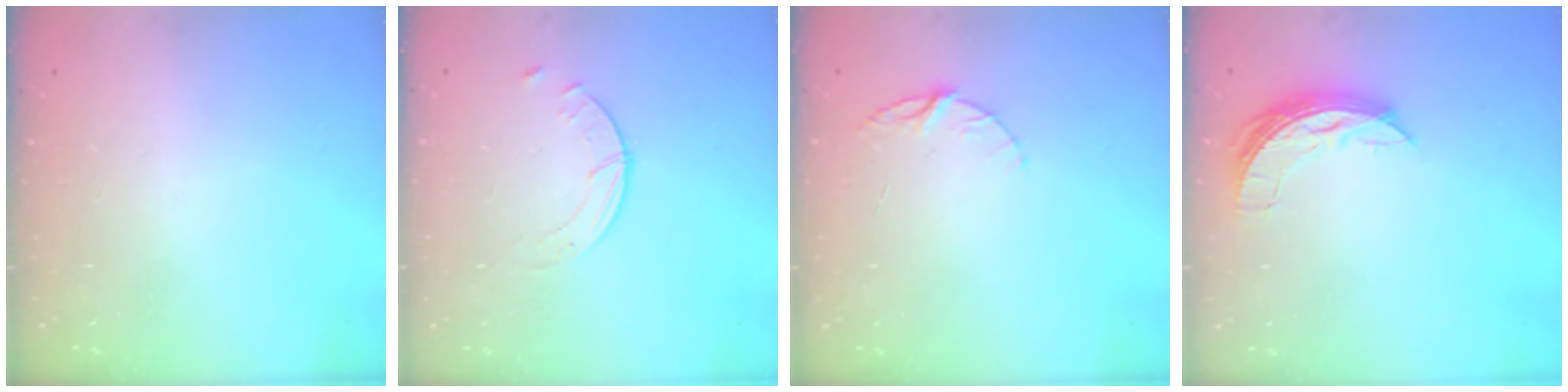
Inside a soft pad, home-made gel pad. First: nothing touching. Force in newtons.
{"total": 2.5, "press": 2.5, "slide": 0.3}
{"total": 6.0, "press": 6.0, "slide": 0.6}
{"total": 6.8, "press": 6.8, "slide": 0.4}